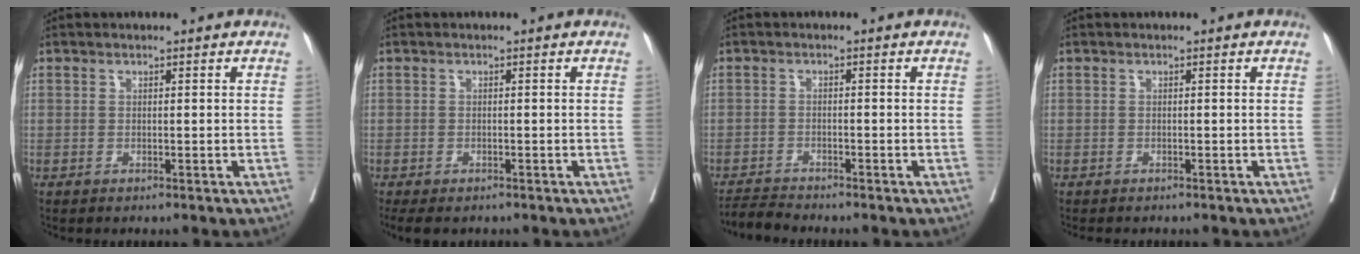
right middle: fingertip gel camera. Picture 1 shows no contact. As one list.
[{"total": 5.1, "force": [-3.9, 2.2, 2.3], "torque": [-0.033, -0.010, -0.058]}, {"total": 2.7, "force": [-2.6, -0.6, -0.1], "torque": [0.000, -0.017, -0.049]}, {"total": 2.1, "force": [-1.9, 0.7, 0.8], "torque": [-0.016, -0.006, -0.023]}]